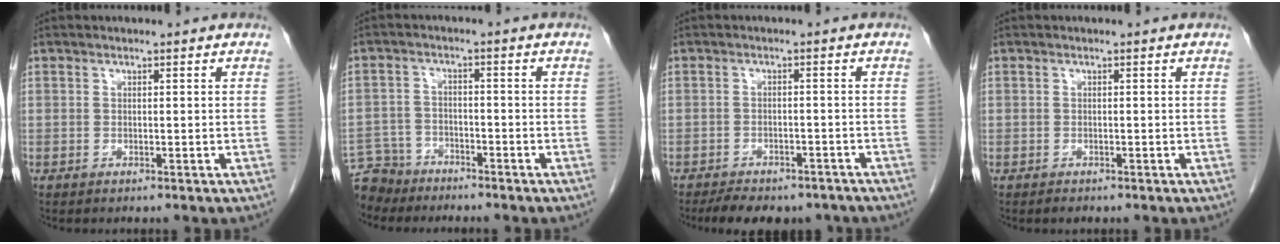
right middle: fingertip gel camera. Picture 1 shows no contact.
{"total": 6.6, "force": [-6.0, 2.8, -0.3], "torque": [0.006, 0.000, -0.111]}
{"total": 10.5, "force": [-8.7, 4.2, 4.1], "torque": [-0.061, 0.002, -0.111]}
{"total": 0.8, "force": [-0.6, 0.4, 0.2], "torque": [-0.007, -0.002, -0.008]}